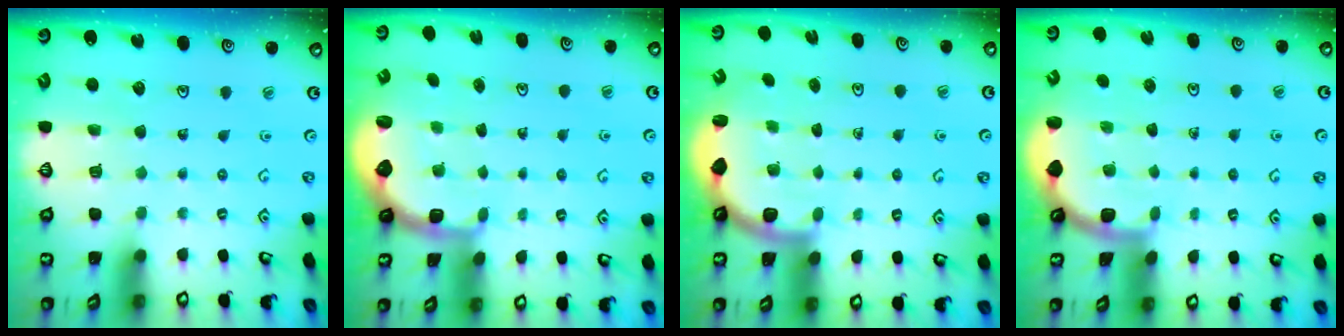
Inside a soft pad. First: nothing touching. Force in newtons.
{"total": 2.3, "press": 1.7, "slide": 1.5}
{"total": 2.5, "press": 2.5, "slide": 0.6}
{"total": 1.8, "press": 1.8, "slide": 0.0}